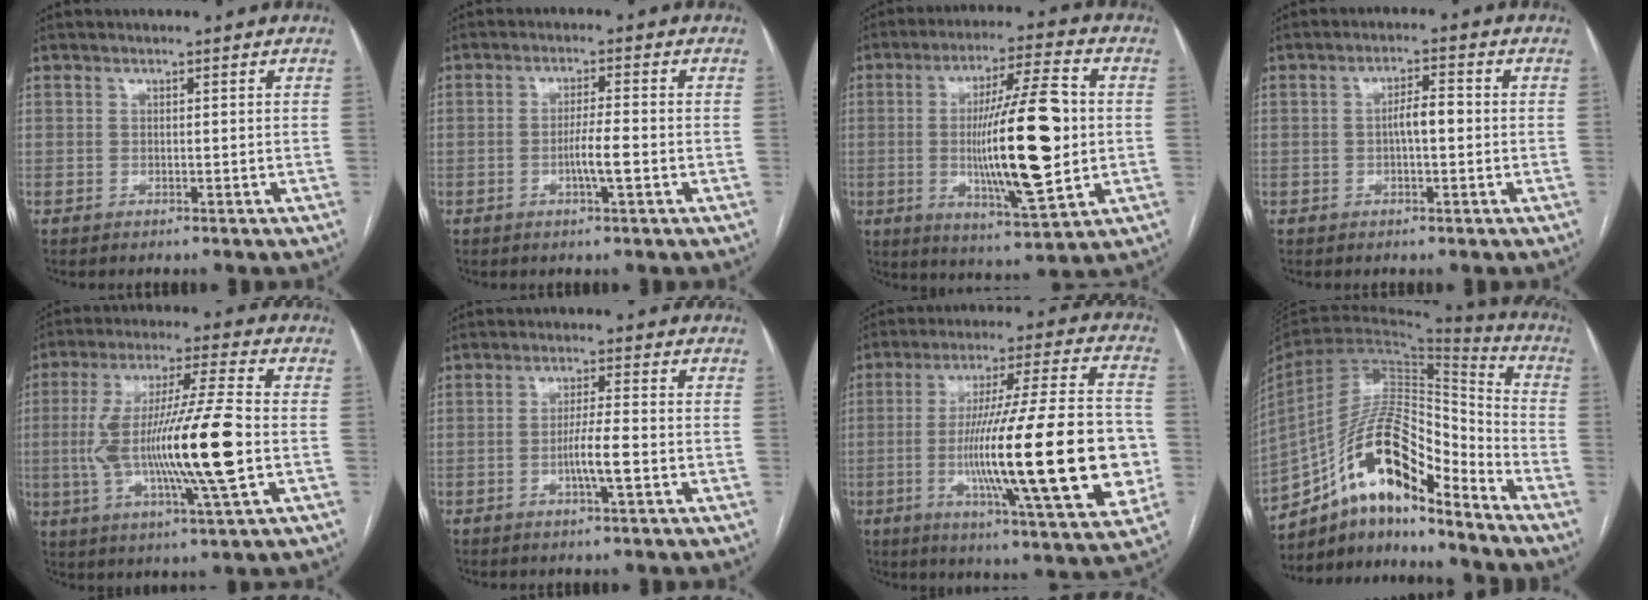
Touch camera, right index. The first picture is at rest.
{"total": 4.2, "force": [-1.3, -0.1, 4.0], "torque": [-0.075, -0.003, -0.024]}
{"total": 17.8, "force": [-0.6, 2.4, 17.7], "torque": [-0.311, 0.003, -0.008]}
{"total": 3.5, "force": [-0.2, 0.9, 3.3], "torque": [-0.056, 0.010, -0.004]}
{"total": 18.1, "force": [-2.0, 0.7, 18.0], "torque": [-0.340, -0.001, -0.036]}
{"total": 5.0, "force": [-1.6, -0.1, 4.8], "torque": [-0.089, -0.005, -0.028]}
{"total": 27.1, "force": [-4.4, 2.5, 26.6], "torque": [-0.403, -0.008, -0.073]}
{"total": 17.6, "force": [-11.9, 5.3, 11.9], "torque": [-0.218, 0.045, -0.206]}